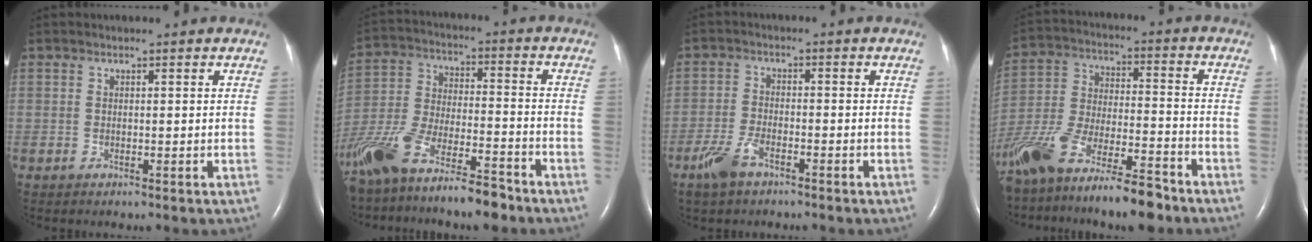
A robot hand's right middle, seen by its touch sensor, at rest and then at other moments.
{"total": 17.1, "force": [-13.9, 3.6, 9.4], "torque": [-0.209, -0.012, -0.250]}
{"total": 4.8, "force": [-3.3, 1.6, 3.0], "torque": [-0.076, -0.004, -0.063]}
{"total": 19.1, "force": [-15.4, 3.4, 10.8], "torque": [-0.235, -0.020, -0.273]}